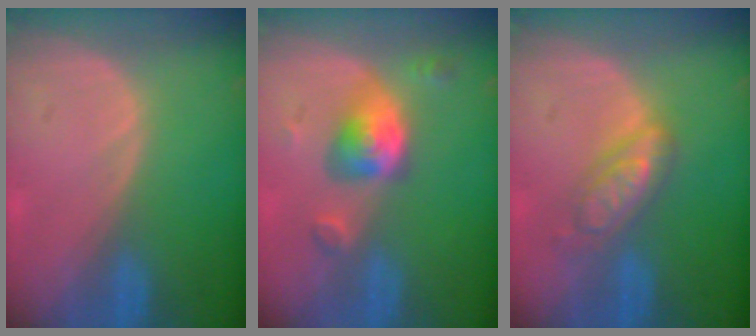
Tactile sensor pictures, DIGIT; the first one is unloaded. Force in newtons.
{"total": 5.5, "press": 5.3, "slide": 1.3}
{"total": 5.3, "press": 5.2, "slide": 0.2}